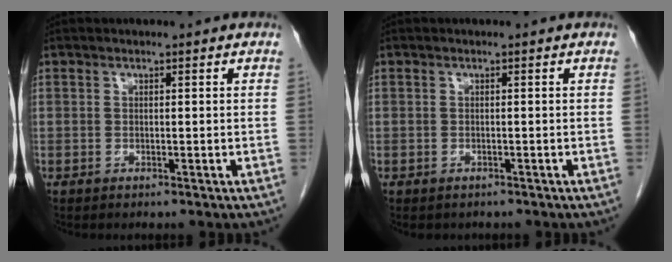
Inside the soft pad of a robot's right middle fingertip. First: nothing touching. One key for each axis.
{"total": 1.2, "fx": -1.0, "fy": 0.7, "fz": 0.1, "tx": -0.010, "ty": -0.001, "tz": -0.011}